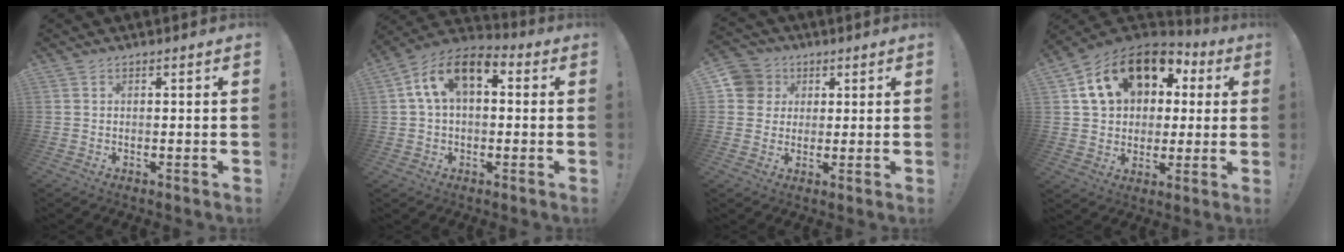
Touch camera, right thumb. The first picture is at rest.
{"total": 12.2, "force": [3.9, 7.0, 9.2], "torque": [-0.156, 0.006, 0.074]}
{"total": 7.8, "force": [2.1, 7.3, 1.7], "torque": [-0.031, -0.004, 0.043]}
{"total": 19.2, "force": [8.0, 13.4, 11.2], "torque": [-0.179, -0.016, 0.156]}